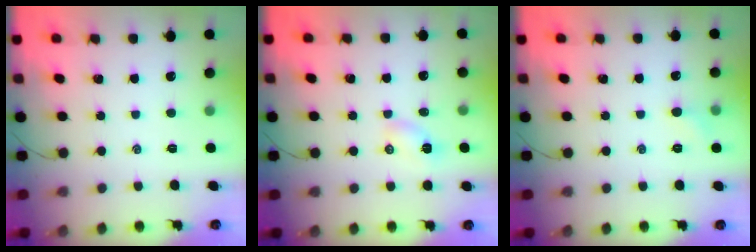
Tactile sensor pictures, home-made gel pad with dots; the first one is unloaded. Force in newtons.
{"total": 3.7, "press": 3.5, "slide": 1.2}
{"total": 3.8, "press": 3.6, "slide": 1.2}